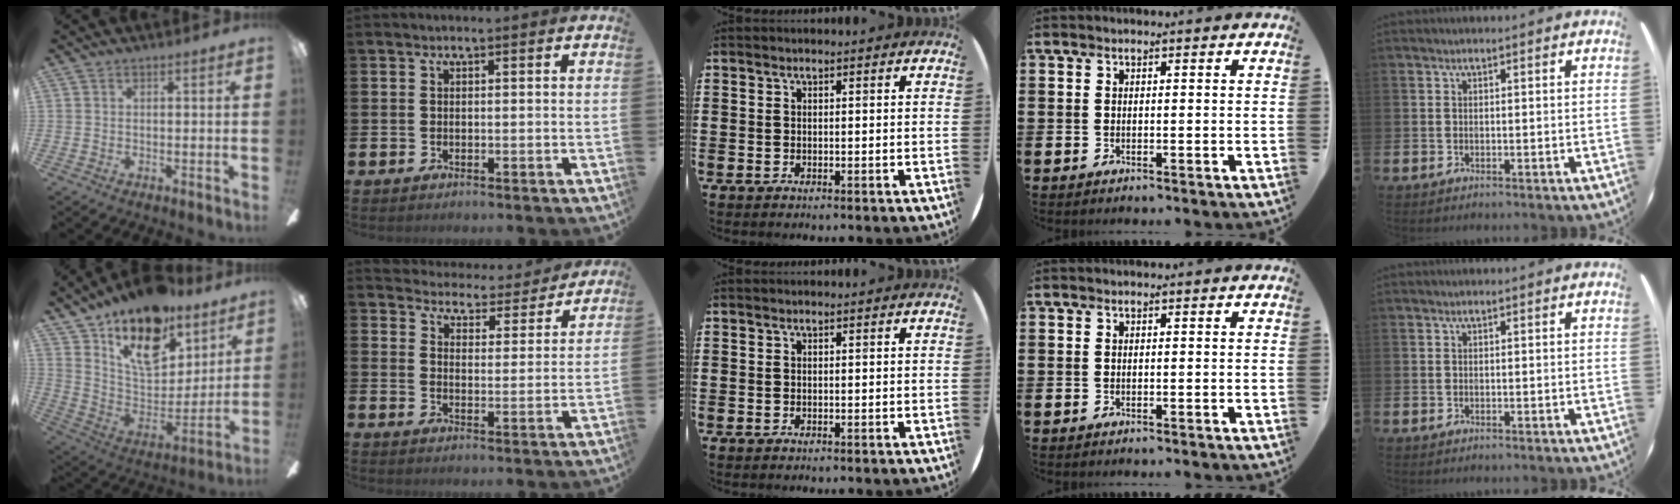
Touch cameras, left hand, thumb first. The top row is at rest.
{"thumb": {"total": 19.5, "force": [13.1, 10.3, 10.2], "torque": [-0.168, -0.075, 0.234]}, "index": {"total": 4.4, "force": [4.2, 1.0, 0.0], "torque": [-0.013, -0.043, 0.066]}}